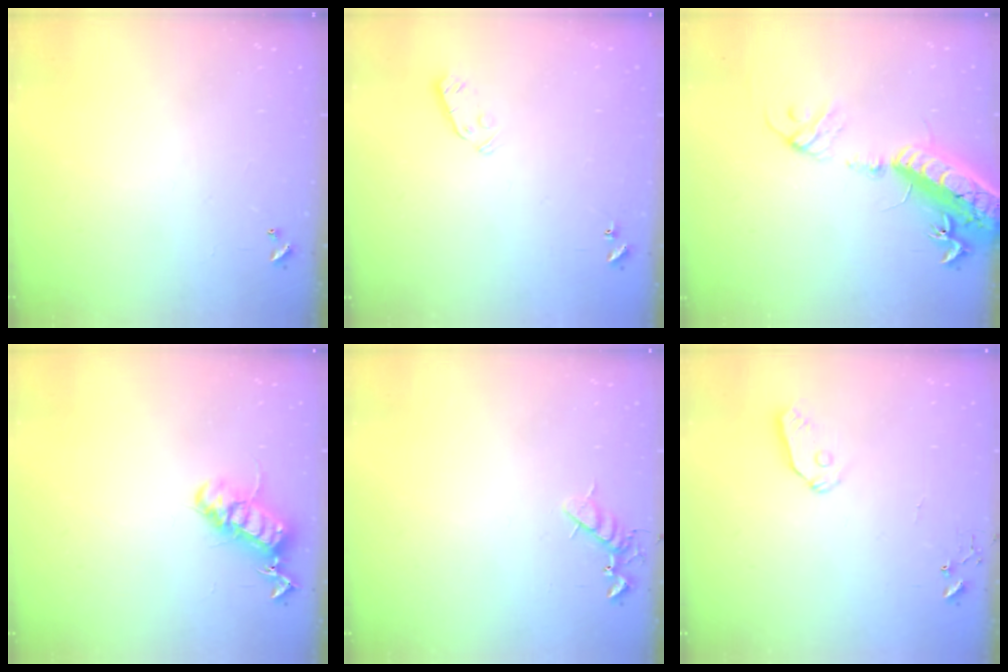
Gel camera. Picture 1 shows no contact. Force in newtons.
{"total": 3.3, "press": 3.1, "slide": 1.0}
{"total": 22.7, "press": 22.1, "slide": 4.9}
{"total": 13.8, "press": 13.8, "slide": 0.7}
{"total": 7.0, "press": 6.9, "slide": 1.1}
{"total": 6.5, "press": 6.5, "slide": 0.2}